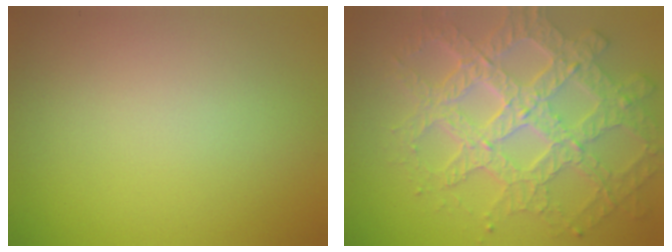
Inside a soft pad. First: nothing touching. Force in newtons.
{"total": 7.7, "press": 5.8, "slide": 5.0}